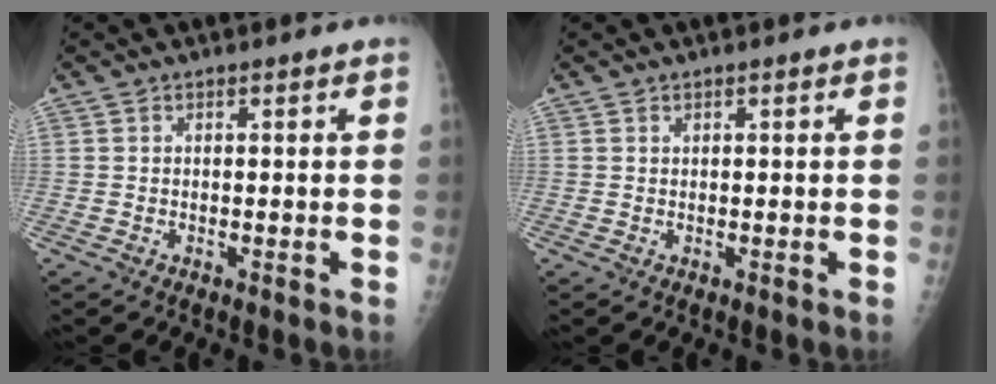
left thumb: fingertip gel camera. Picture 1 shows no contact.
{"total": 0.0}